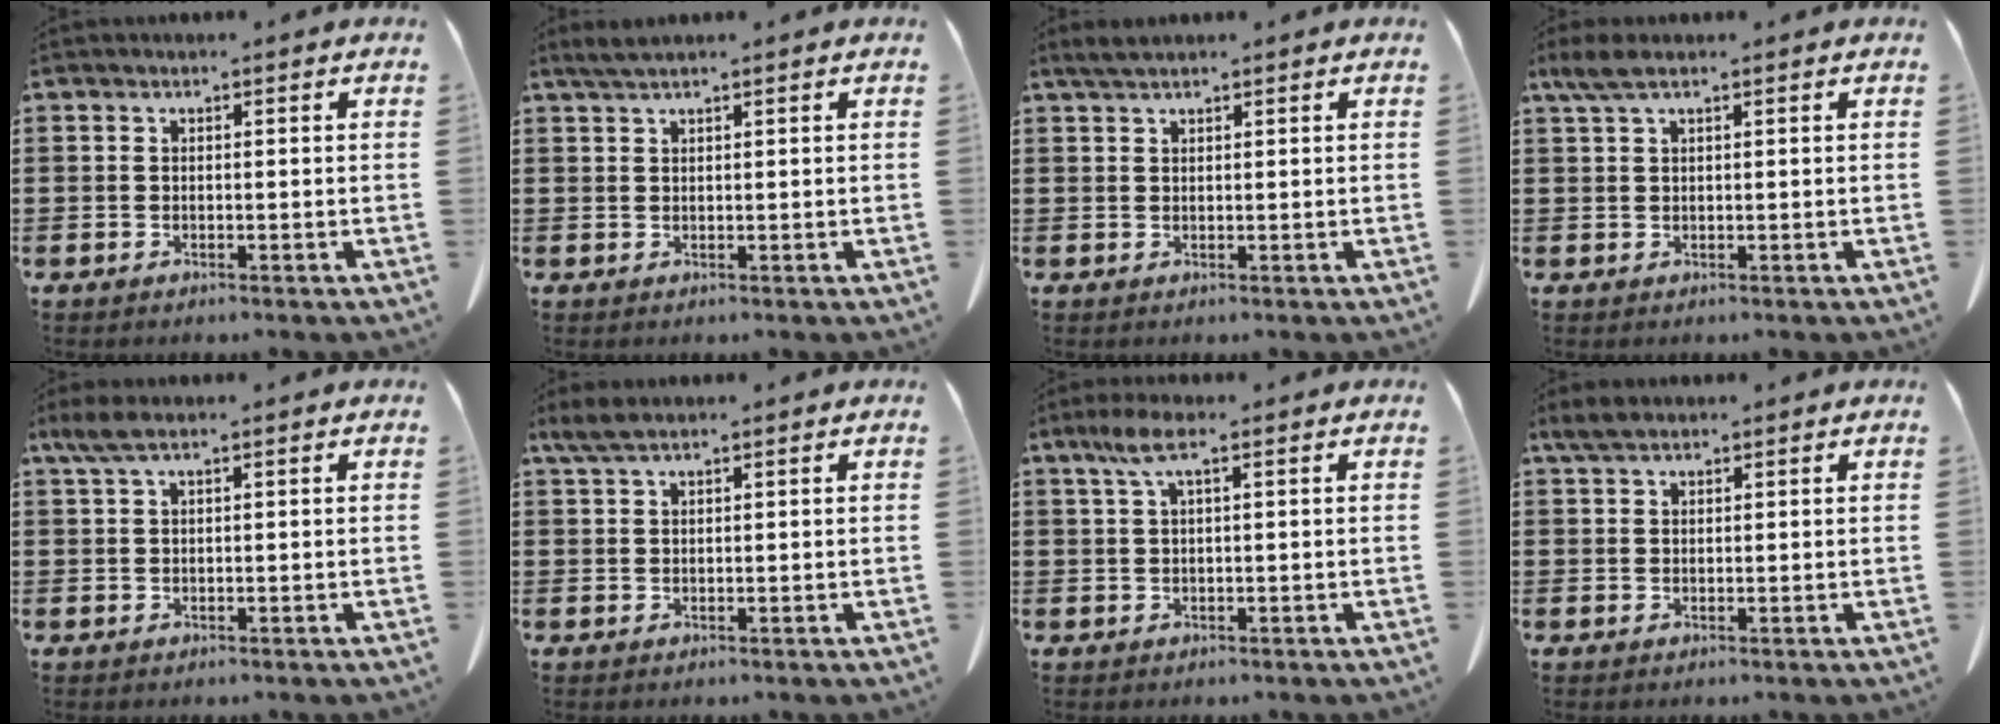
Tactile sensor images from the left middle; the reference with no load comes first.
{"total": 1.9, "force": [1.5, 0.0, 1.2], "torque": [-0.027, 0.000, 0.028]}
{"total": 2.0, "force": [1.6, 0.3, 1.2], "torque": [-0.027, 0.001, 0.029]}
{"total": 2.8, "force": [1.7, 0.6, 2.1], "torque": [-0.053, -0.002, 0.029]}
{"total": 2.6, "force": [1.4, 0.6, 2.1], "torque": [-0.052, -0.001, 0.023]}
{"total": 2.8, "force": [1.8, 0.6, 2.0], "torque": [-0.043, 0.001, 0.034]}
{"total": 4.2, "force": [1.5, 0.9, 3.8], "torque": [-0.085, 0.002, 0.024]}
{"total": 2.7, "force": [2.0, 0.9, 1.7], "torque": [-0.038, 0.005, 0.038]}